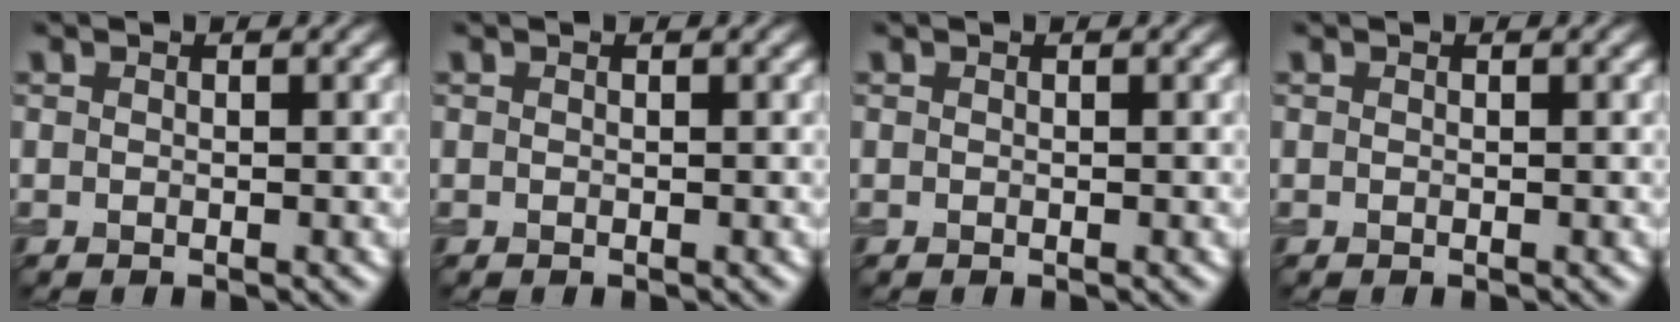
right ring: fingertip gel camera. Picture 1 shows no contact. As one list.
[{"total": 0.0}, {"total": 0.0}, {"total": 0.0}]